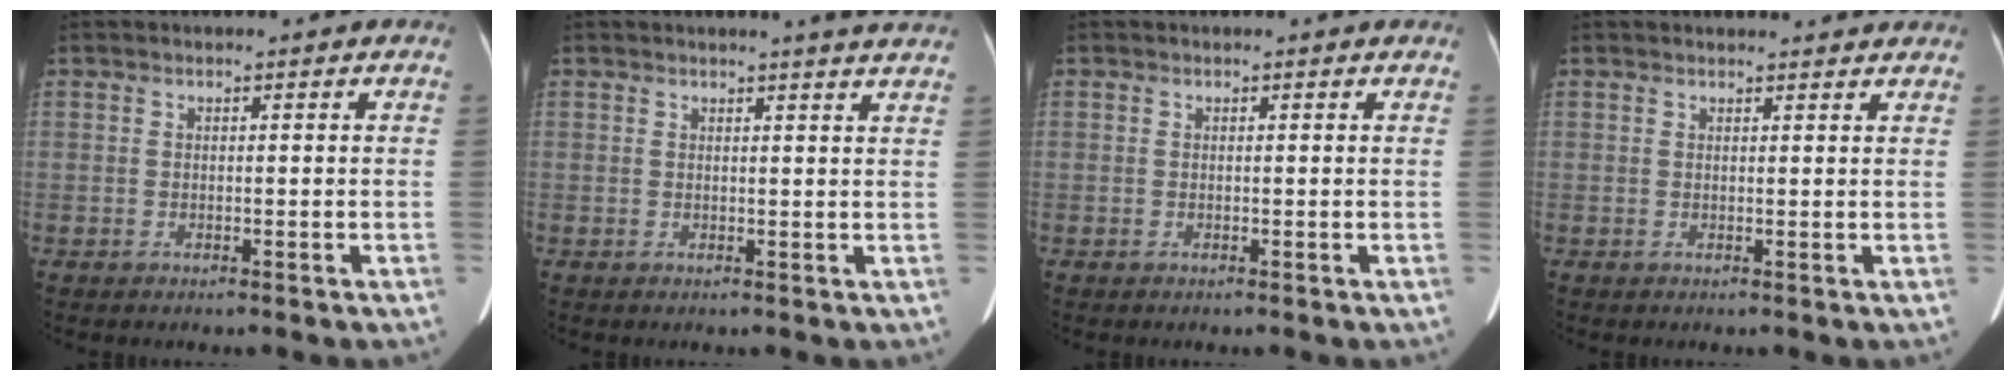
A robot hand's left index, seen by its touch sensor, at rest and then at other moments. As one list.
[{"total": 6.2, "force": [5.7, -0.5, 2.4], "torque": [-0.030, -0.001, 0.045]}, {"total": 1.4, "force": [1.4, 0.1, 0.2], "torque": [-0.011, 0.005, 0.011]}, {"total": 6.5, "force": [6.2, 1.1, 1.4], "torque": [-0.011, 0.023, 0.061]}]